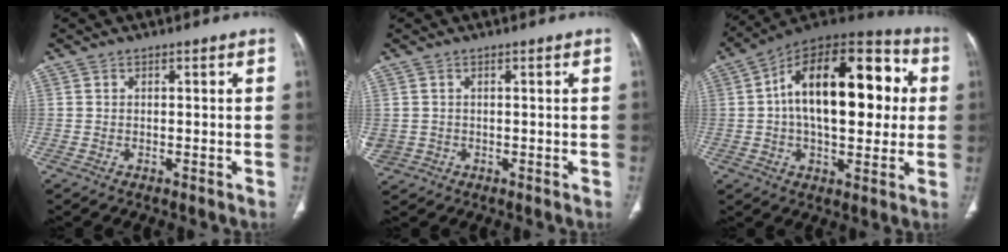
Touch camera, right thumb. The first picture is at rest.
{"total": 3.7, "force": [-0.2, 3.1, 1.9], "torque": [-0.059, 0.004, 0.011]}
{"total": 25.1, "force": [3.5, 13.0, 21.2], "torque": [-0.306, 0.034, 0.043]}